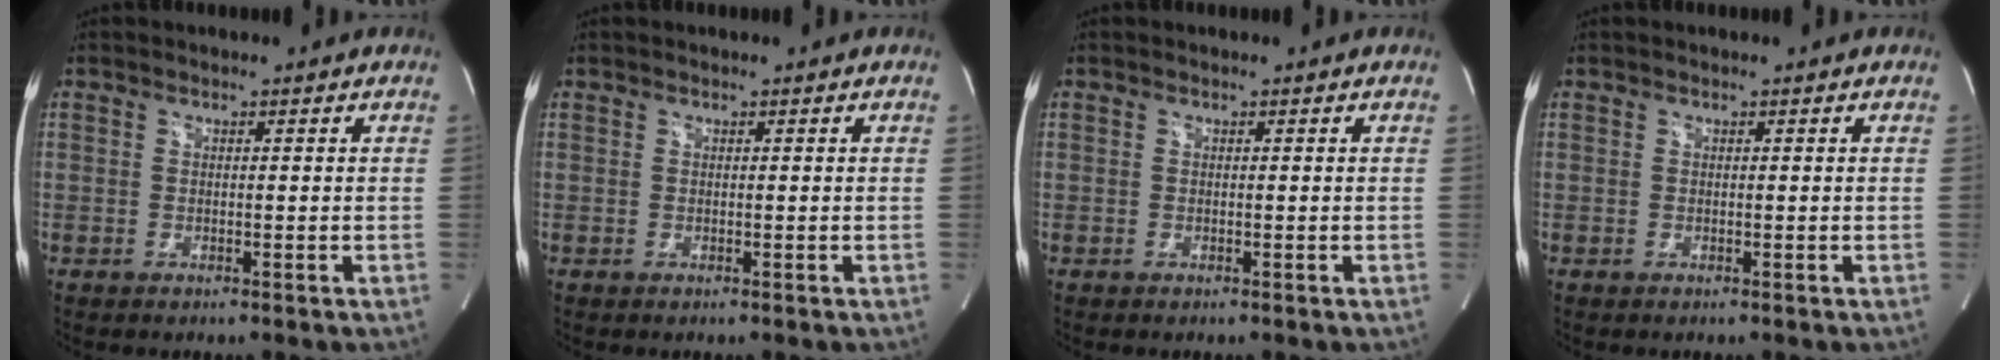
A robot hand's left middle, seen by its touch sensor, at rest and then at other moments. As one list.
[{"total": 0.0}, {"total": 0.0}, {"total": 0.0}]